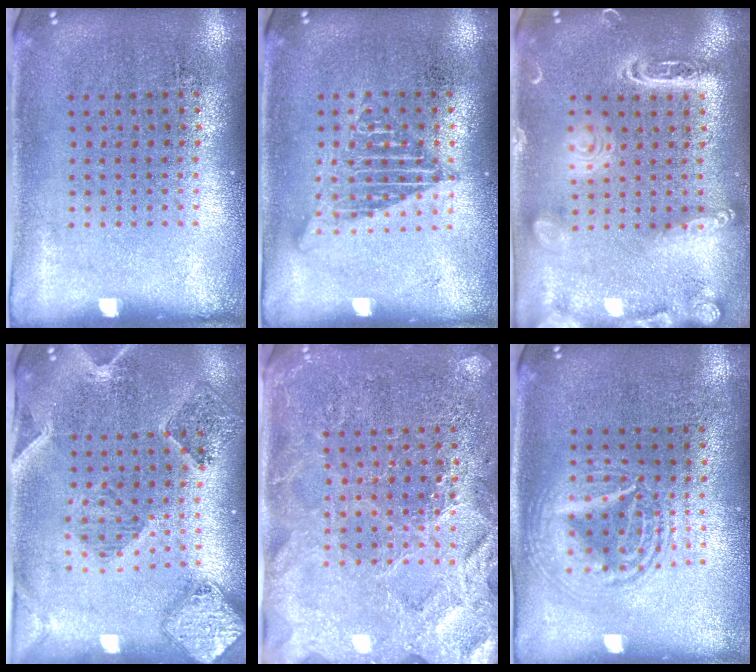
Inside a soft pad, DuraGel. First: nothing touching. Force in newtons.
{"total": 1.2, "press": 1.2, "slide": 0.1}
{"total": 2.1, "press": 2.1, "slide": 0.1}
{"total": 1.6, "press": 1.5, "slide": 0.4}
{"total": 3.6, "press": 3.5, "slide": 1.2}
{"total": 2.2, "press": 2.2, "slide": 0.2}